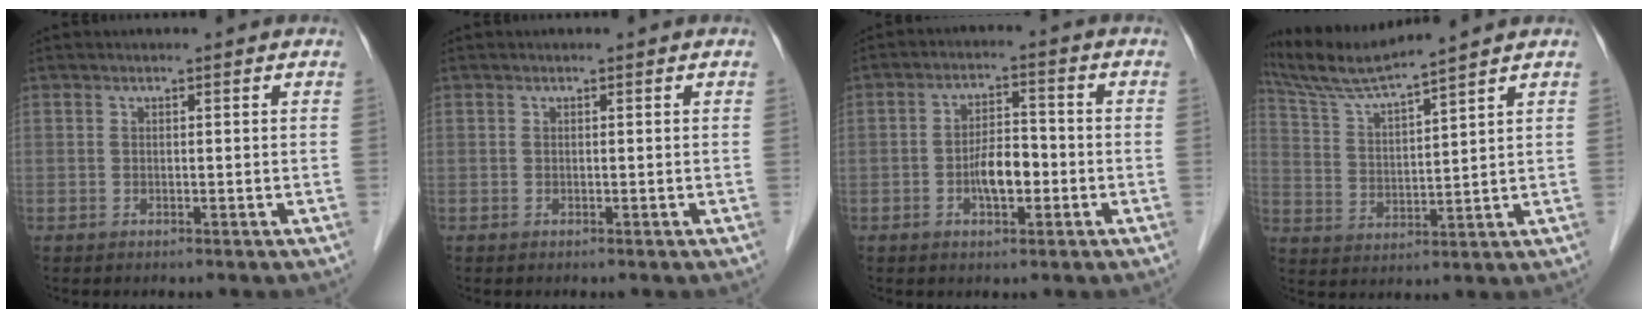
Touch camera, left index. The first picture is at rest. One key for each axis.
{"total": 0.0}
{"total": 5.3, "fx": -1.8, "fy": 2.2, "fz": 4.5, "tx": -0.086, "ty": 0.006, "tz": -0.031}
{"total": 8.8, "fx": 8.0, "fy": -1.8, "fz": 3.3, "tx": -0.077, "ty": 0.003, "tz": 0.161}